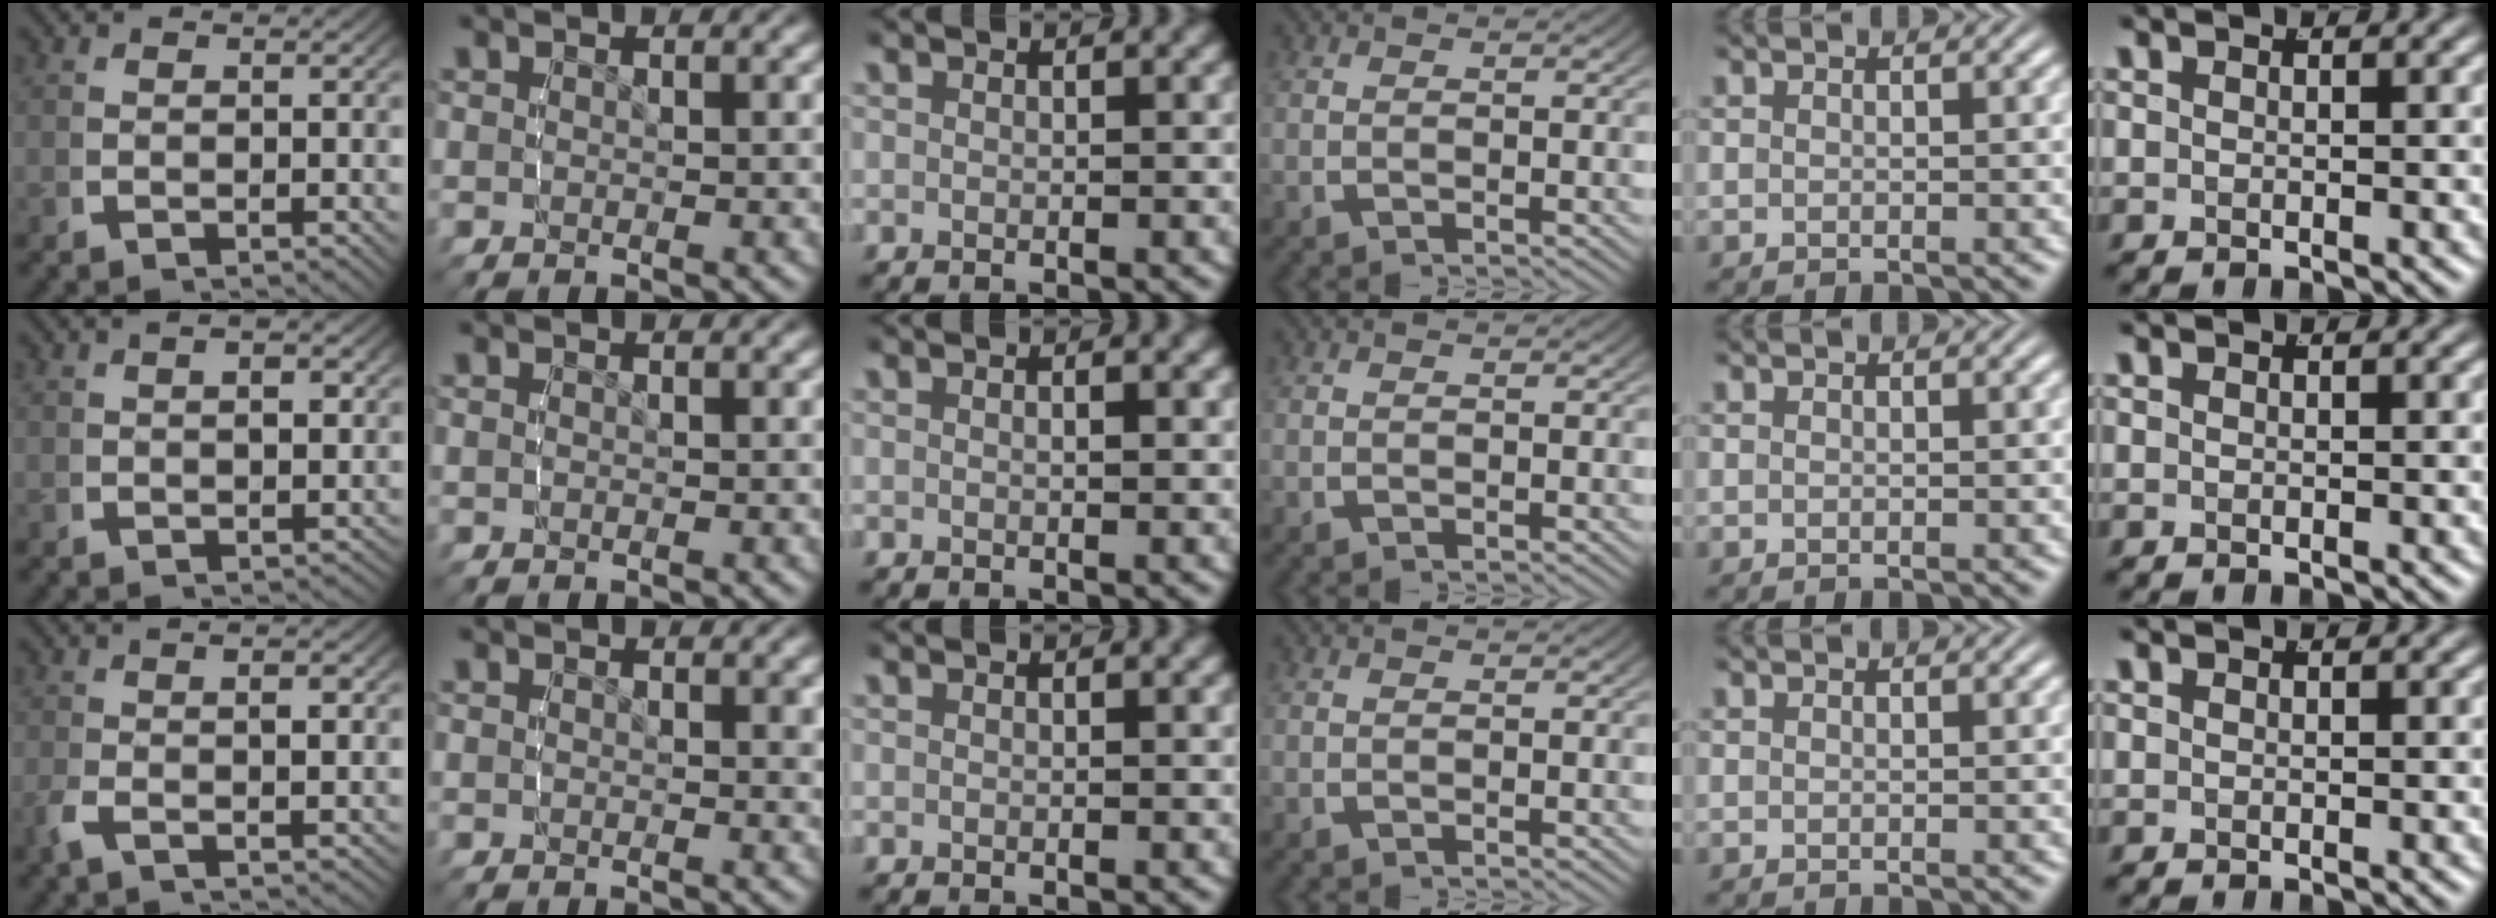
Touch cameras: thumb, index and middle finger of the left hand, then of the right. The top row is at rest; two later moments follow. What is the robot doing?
{"motion": "lift_and_place", "object": "sponge"}